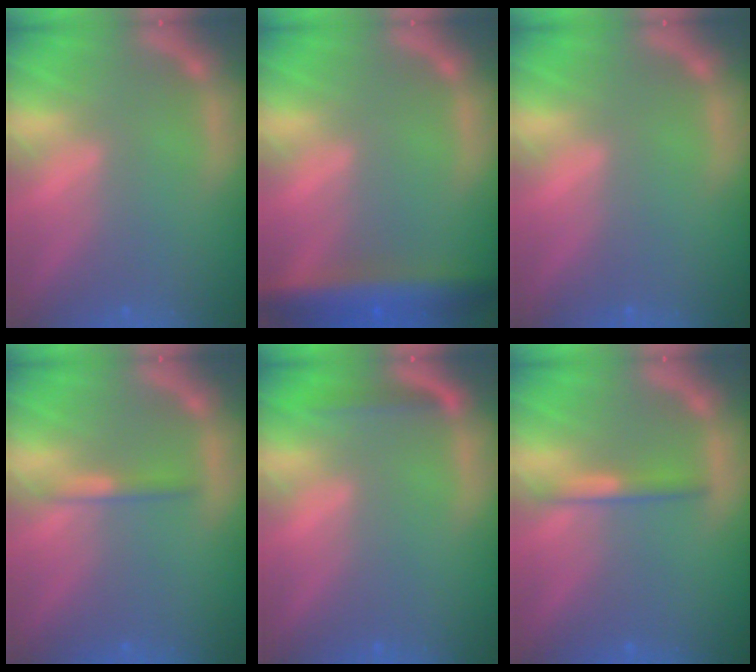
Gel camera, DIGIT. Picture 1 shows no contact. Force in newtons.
{"total": 7.0}
{"total": 0.0}
{"total": 1.4}
{"total": 1.9}
{"total": 2.0}